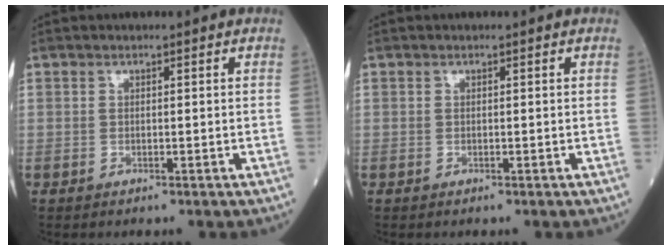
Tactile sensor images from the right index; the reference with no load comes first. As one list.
[{"total": 0.0}]